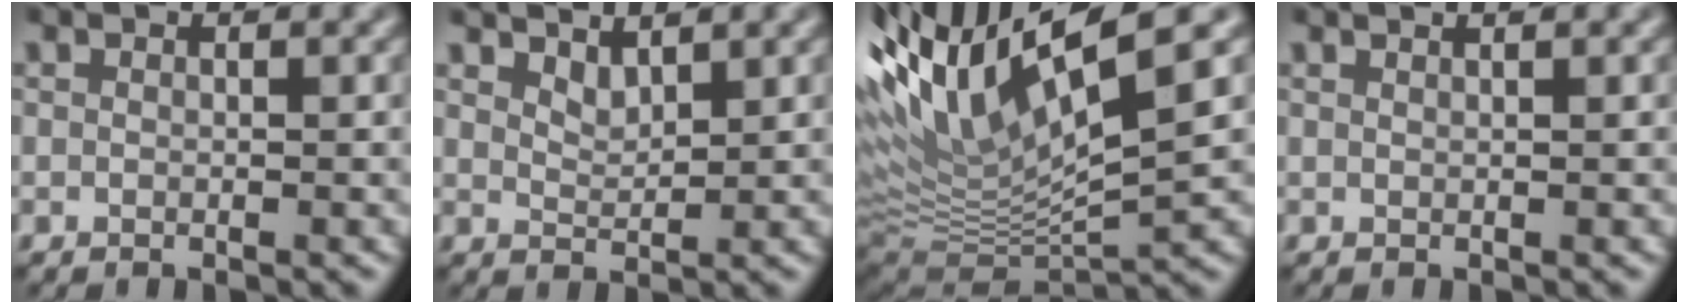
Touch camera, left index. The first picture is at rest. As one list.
[{"total": 1.8, "force": [1.6, 0.4, 0.7], "torque": [-0.014, -0.005, 0.032]}, {"total": 13.3, "force": [6.0, 3.2, 11.5], "torque": [-0.218, 0.022, 0.113]}, {"total": 1.5, "force": [1.1, 0.6, 0.9], "torque": [0.000, -0.004, 0.002]}]